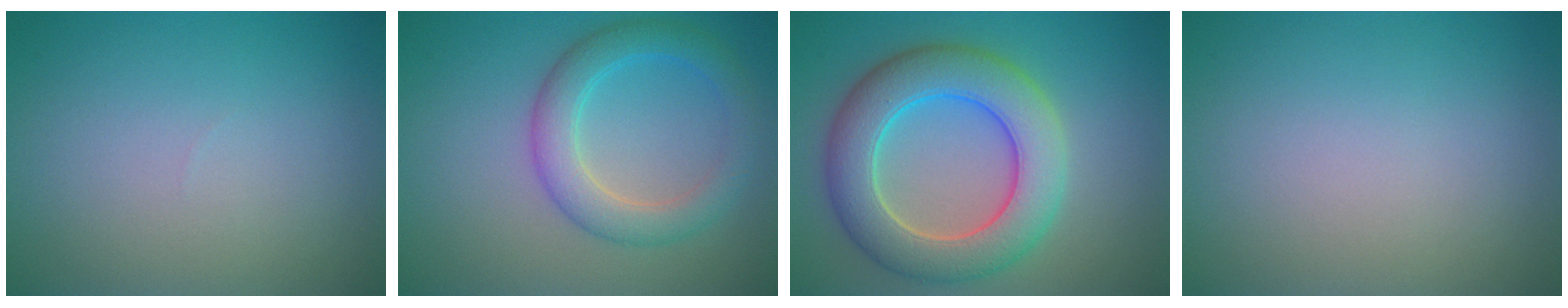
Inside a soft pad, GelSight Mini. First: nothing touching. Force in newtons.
{"total": 4.2, "press": 4.2, "slide": 0.2}
{"total": 8.2, "press": 8.2, "slide": 0.4}
{"total": 0.0}